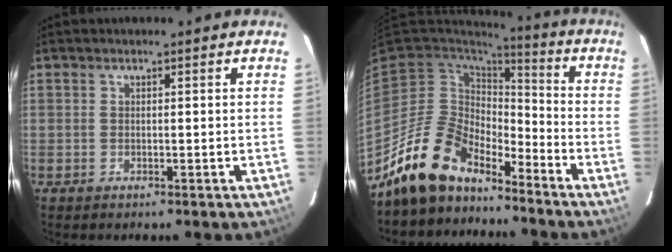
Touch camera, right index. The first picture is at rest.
{"total": 14.4, "force": [-12.1, 5.9, 5.3], "torque": [-0.113, 0.010, -0.222]}